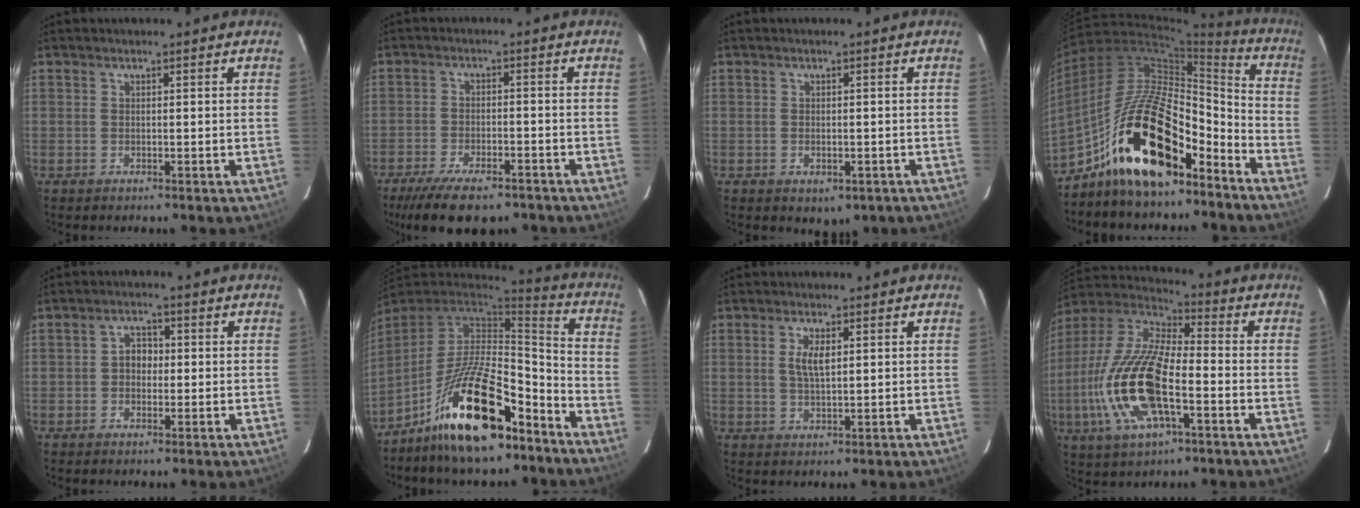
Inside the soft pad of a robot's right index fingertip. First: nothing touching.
{"total": 13.4, "force": [-10.2, 4.6, 7.4], "torque": [-0.162, -0.030, -0.160]}
{"total": 4.3, "force": [-1.9, 2.9, 2.6], "torque": [-0.044, -0.007, -0.013]}
{"total": 21.7, "force": [-13.2, 8.9, 14.8], "torque": [-0.270, 0.017, -0.234]}
{"total": 3.1, "force": [-0.3, 2.6, 1.7], "torque": [-0.028, 0.012, -0.006]}
{"total": 21.3, "force": [-13.6, 7.5, 14.6], "torque": [-0.273, -0.001, -0.232]}
{"total": 3.7, "force": [0.9, 1.4, 3.3], "torque": [-0.062, 0.001, 0.018]}
{"total": 20.2, "force": [-5.6, 7.4, 17.9], "torque": [-0.379, -0.017, -0.109]}